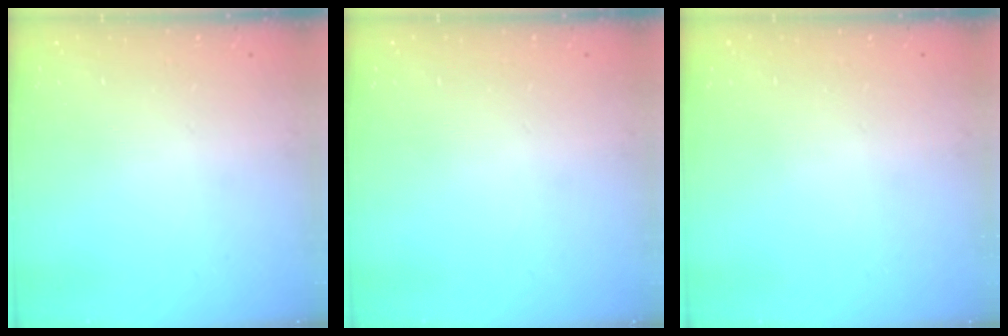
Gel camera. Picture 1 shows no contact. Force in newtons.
{"total": 0.0}
{"total": 0.0}